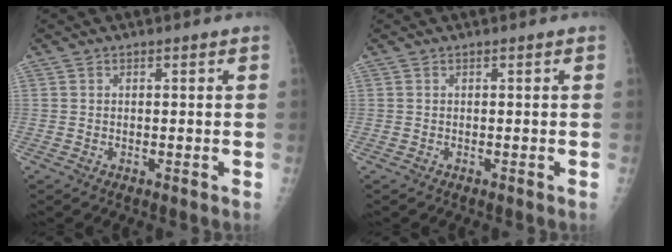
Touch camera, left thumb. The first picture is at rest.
{"total": 0.0}